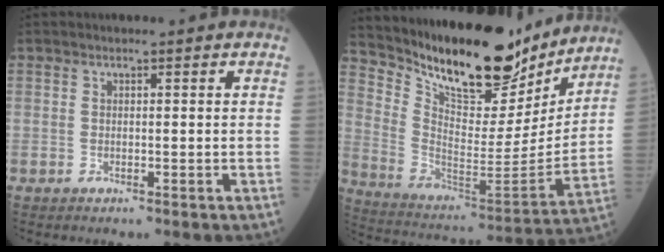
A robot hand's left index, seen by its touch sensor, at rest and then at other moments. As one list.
[{"total": 20.9, "force": [18.2, 5.7, 8.5], "torque": [-0.153, -0.034, 0.292]}]